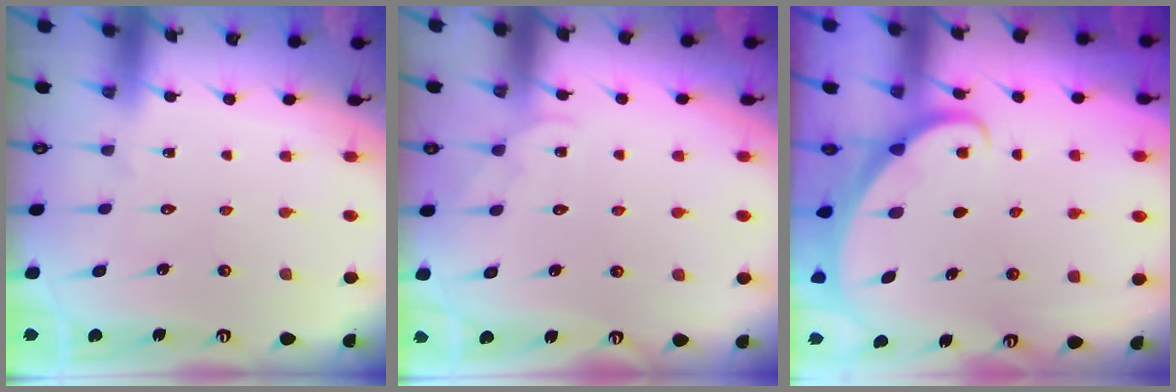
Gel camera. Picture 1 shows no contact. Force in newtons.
{"total": 2.5, "press": 2.5, "slide": 0.4}
{"total": 1.8, "press": 1.8, "slide": 0.2}